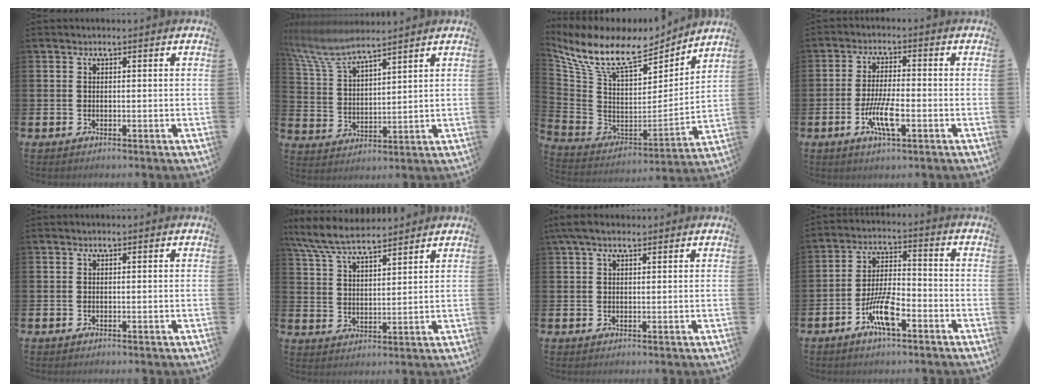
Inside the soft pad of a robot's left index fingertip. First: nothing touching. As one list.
[{"total": 7.9, "force": [7.3, 1.1, 2.8], "torque": [-0.083, -0.028, 0.132]}, {"total": 11.0, "force": [9.1, 3.8, 4.9], "torque": [-0.141, -0.052, 0.162]}, {"total": 5.7, "force": [-2.0, 1.4, 5.1], "torque": [-0.107, -0.005, -0.038]}, {"total": 0.0}, {"total": 7.5, "force": [7.0, 1.0, 2.3], "torque": [-0.070, -0.029, 0.130]}, {"total": 3.2, "force": [2.3, 1.1, 2.0], "torque": [-0.039, 0.003, 0.040]}, {"total": 7.1, "force": [-3.5, 1.9, 5.9], "torque": [-0.122, 0.000, -0.066]}]